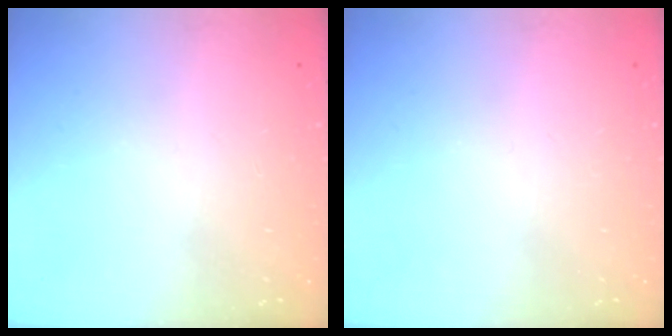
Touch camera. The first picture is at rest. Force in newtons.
{"total": 0.0}